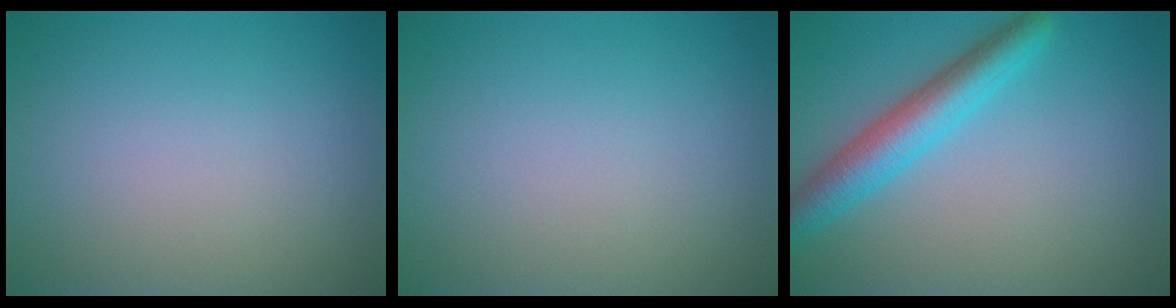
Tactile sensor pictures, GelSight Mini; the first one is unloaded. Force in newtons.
{"total": 0.0}
{"total": 4.5, "press": 4.5, "slide": 0.2}